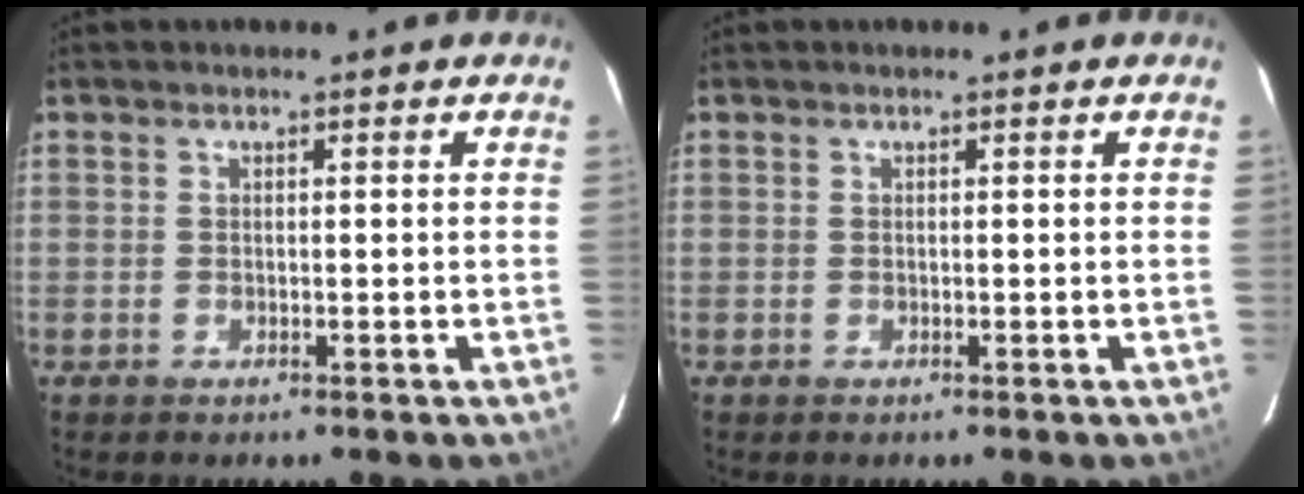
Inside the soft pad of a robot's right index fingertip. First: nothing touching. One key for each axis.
{"total": 0.0}